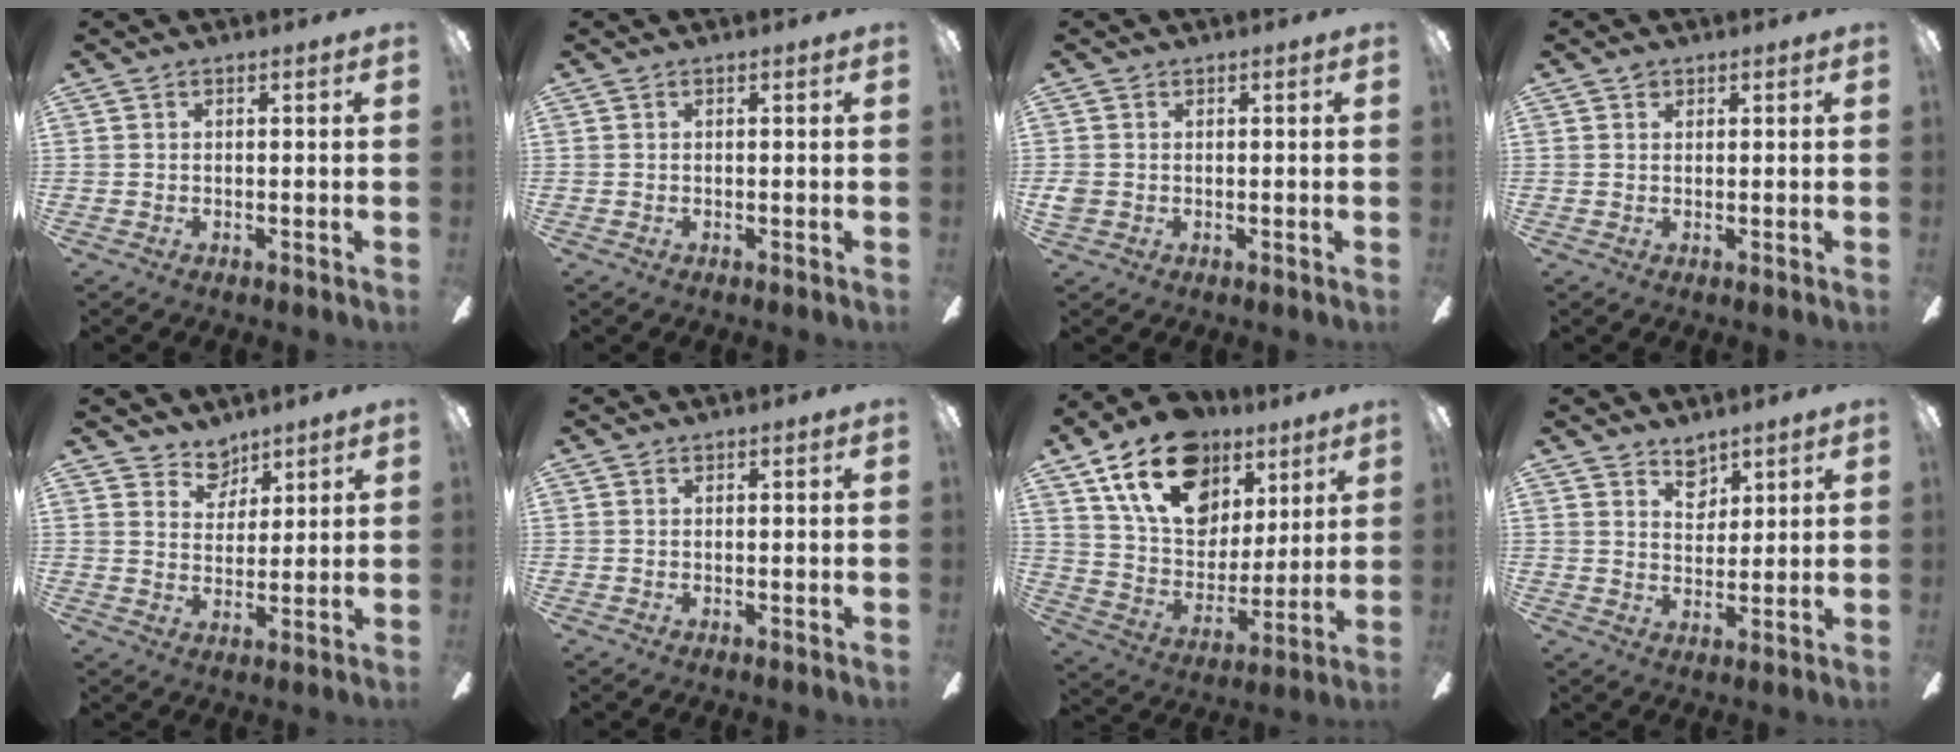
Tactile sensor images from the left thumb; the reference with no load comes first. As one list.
[{"total": 0.0}, {"total": 2.2, "force": [-0.1, 2.0, 0.9], "torque": [-0.014, 0.005, -0.003]}, {"total": 1.3, "force": [0.8, 0.8, 0.5], "torque": [-0.011, 0.002, 0.015]}, {"total": 5.9, "force": [4.9, 3.2, 0.2], "torque": [-0.002, -0.033, 0.090]}, {"total": 0.0}, {"total": 21.2, "force": [11.9, 13.7, 11.0], "torque": [-0.189, -0.049, 0.220]}, {"total": 5.2, "force": [4.2, 2.8, 1.3], "torque": [-0.013, -0.021, 0.076]}]